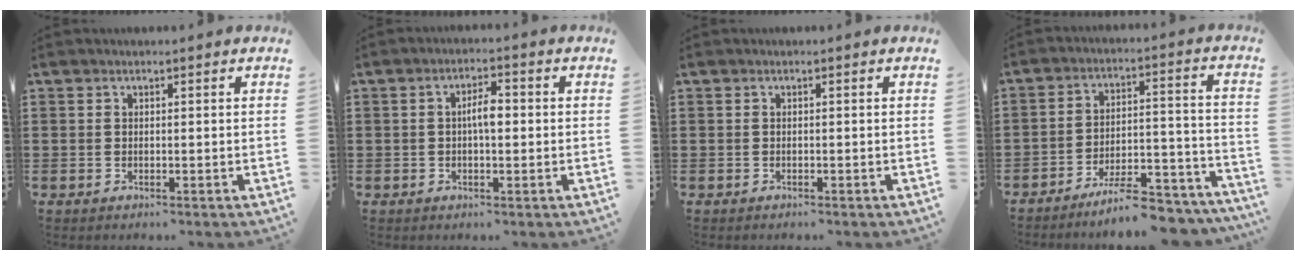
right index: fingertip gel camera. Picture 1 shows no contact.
{"total": 3.6, "force": [0.0, 1.2, 3.3], "torque": [-0.062, 0.005, -0.003]}
{"total": 0.0}
{"total": 9.2, "force": [-8.2, 1.1, 4.0], "torque": [-0.051, 0.028, -0.151]}